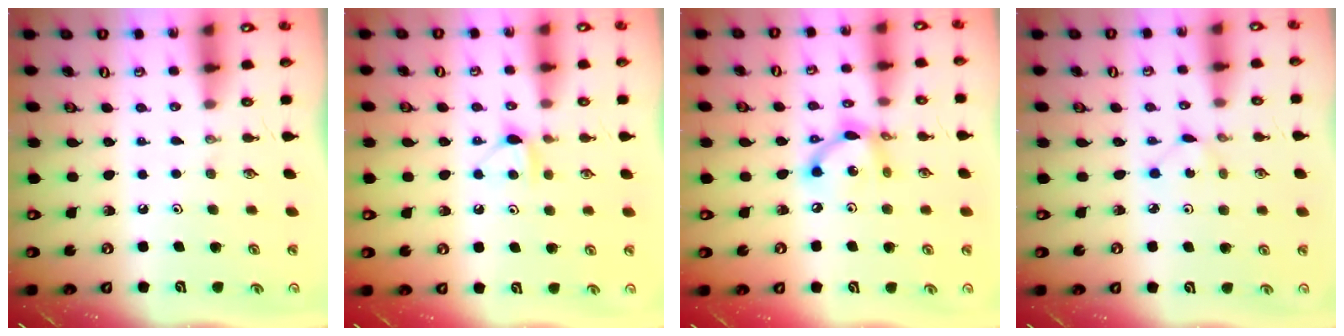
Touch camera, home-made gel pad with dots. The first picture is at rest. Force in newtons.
{"total": 4.9, "press": 4.8, "slide": 0.5}
{"total": 10.6, "press": 10.6, "slide": 0.5}
{"total": 1.3, "press": 1.3, "slide": 0.1}